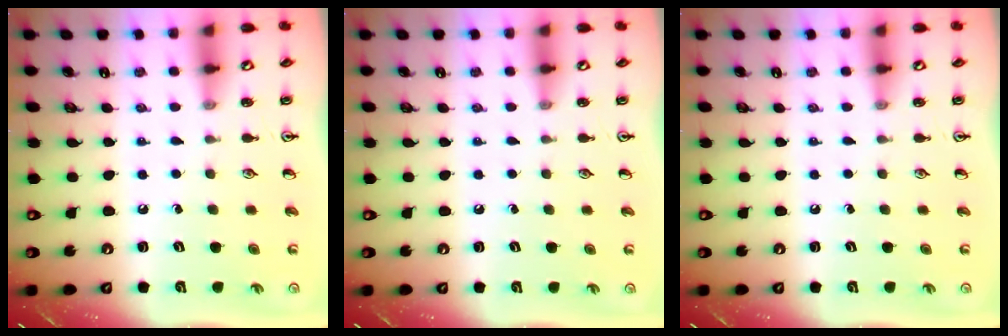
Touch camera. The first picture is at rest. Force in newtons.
{"total": 0.0}
{"total": 0.0}